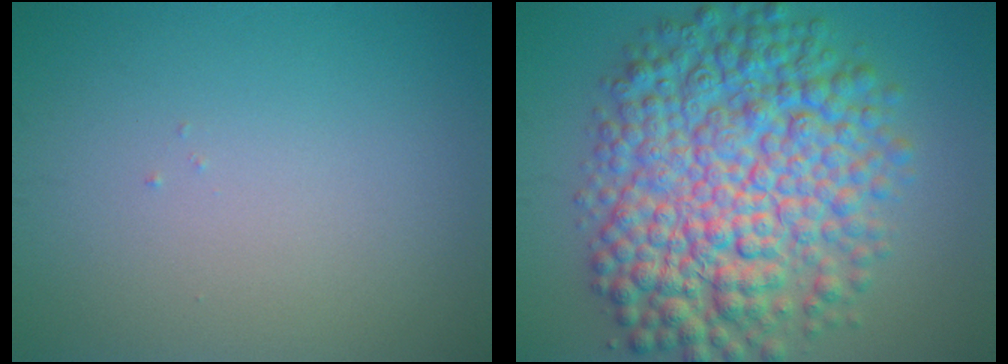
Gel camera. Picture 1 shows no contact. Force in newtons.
{"total": 11.9, "press": 11.9, "slide": 0.1}